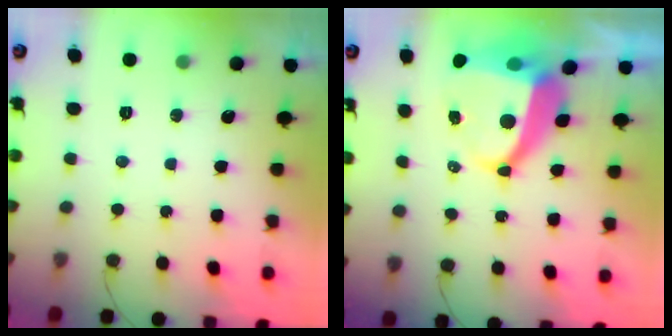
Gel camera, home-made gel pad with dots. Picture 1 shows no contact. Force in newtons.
{"total": 10.2, "press": 10.1, "slide": 1.2}